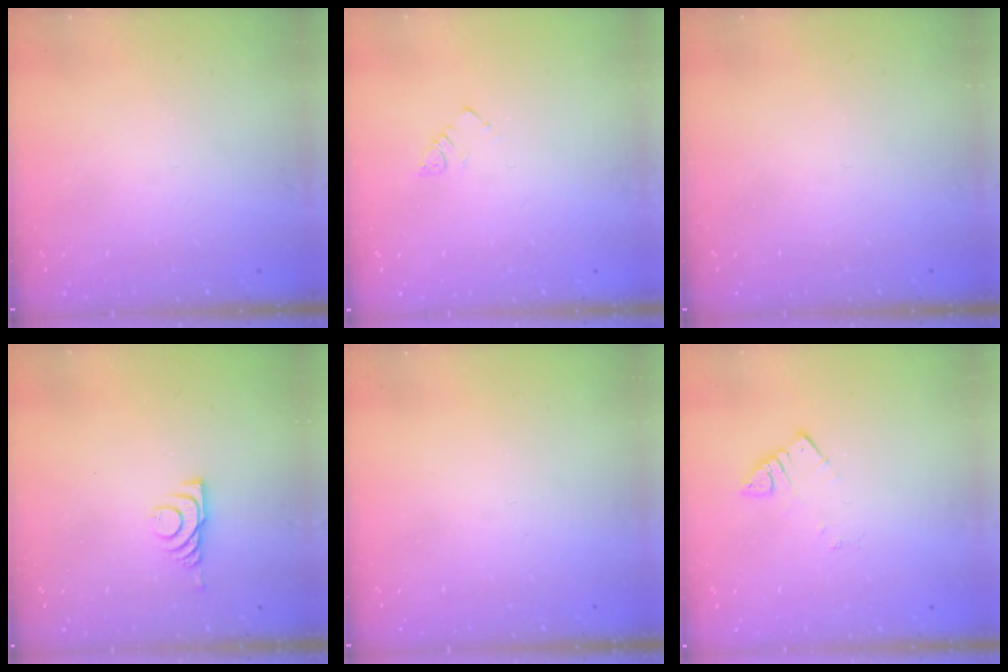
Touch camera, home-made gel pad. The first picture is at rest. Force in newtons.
{"total": 2.3, "press": 2.3, "slide": 0.4}
{"total": 0.0}
{"total": 5.8, "press": 5.7, "slide": 0.8}
{"total": 0.0}
{"total": 2.6, "press": 2.6, "slide": 0.1}